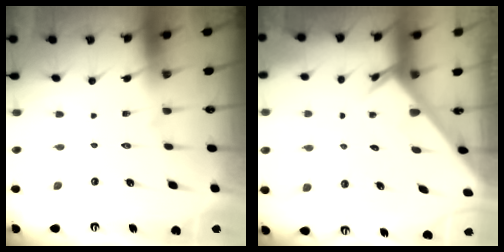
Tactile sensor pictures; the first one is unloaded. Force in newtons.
{"total": 4.1, "press": 4.1, "slide": 0.3}